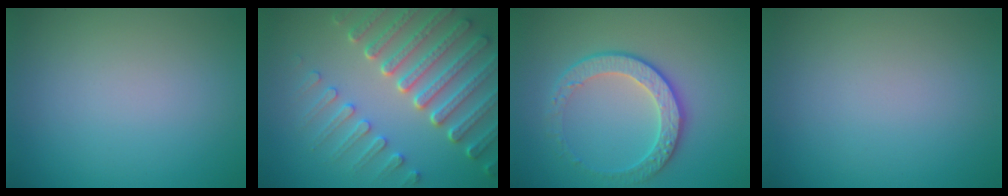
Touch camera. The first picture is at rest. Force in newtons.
{"total": 7.4, "press": 5.7, "slide": 4.7}
{"total": 3.8, "press": 3.4, "slide": 1.8}
{"total": 0.0}